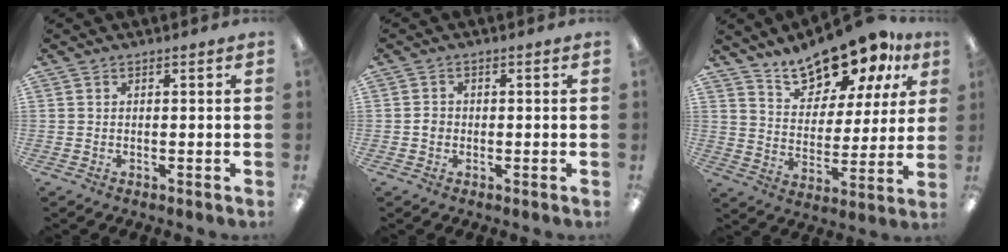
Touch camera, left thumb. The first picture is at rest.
{"total": 1.6, "force": [-0.3, 1.4, 0.8], "torque": [-0.015, 0.006, -0.008]}
{"total": 16.0, "force": [13.5, 6.3, 5.9], "torque": [-0.097, -0.099, 0.241]}